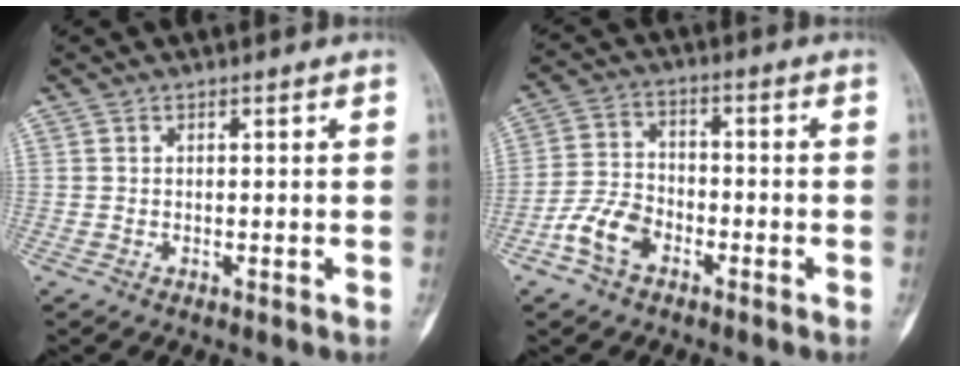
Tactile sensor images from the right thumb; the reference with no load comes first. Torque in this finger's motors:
{"motor_torque": [0.10, -0.01, 0.18, -0.30, 0.00]}